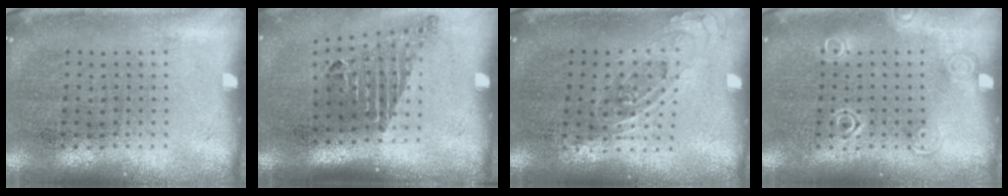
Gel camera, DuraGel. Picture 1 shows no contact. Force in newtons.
{"total": 1.8, "press": 1.2, "slide": 1.3}
{"total": 0.7, "press": 0.6, "slide": 0.3}
{"total": 1.7, "press": 1.7, "slide": 0.3}